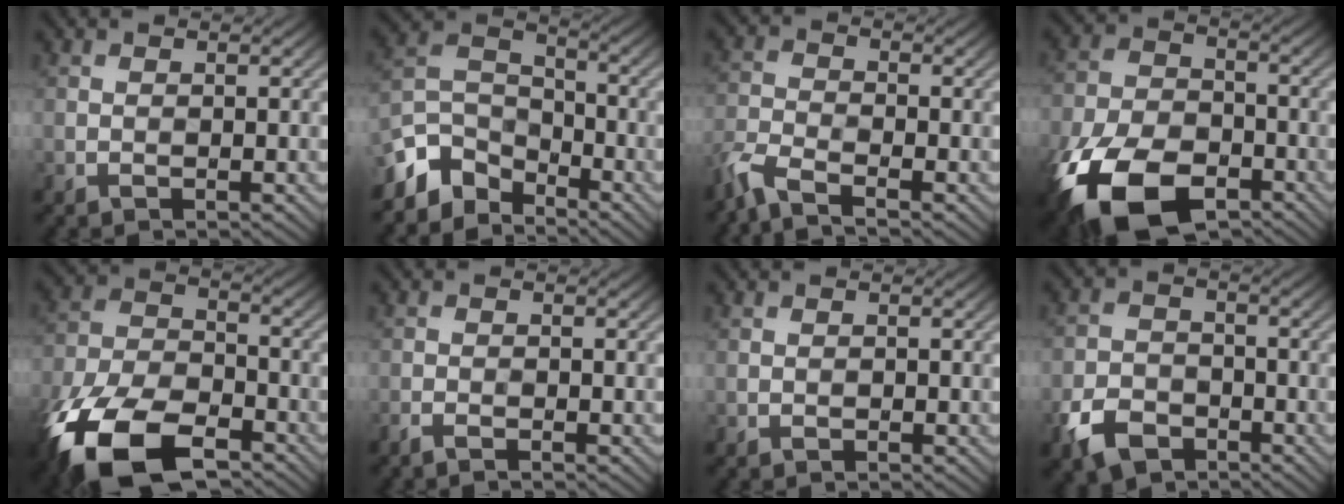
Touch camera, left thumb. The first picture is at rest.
{"total": 8.1, "force": [-6.0, 4.5, 3.0], "torque": [-0.077, -0.004, -0.129]}
{"total": 5.3, "force": [-4.2, 1.5, 2.8], "torque": [-0.074, -0.015, -0.088]}
{"total": 16.0, "force": [-8.5, 9.3, 9.8], "torque": [-0.256, -0.058, -0.142]}
{"total": 17.0, "force": [-10.0, 9.0, 10.4], "torque": [-0.272, -0.055, -0.165]}
{"total": 1.4, "force": [-1.2, 0.2, 0.7], "torque": [-0.014, -0.006, -0.024]}
{"total": 0.0}
{"total": 6.1, "force": [-3.7, 3.8, 2.9], "torque": [-0.074, -0.011, -0.077]}